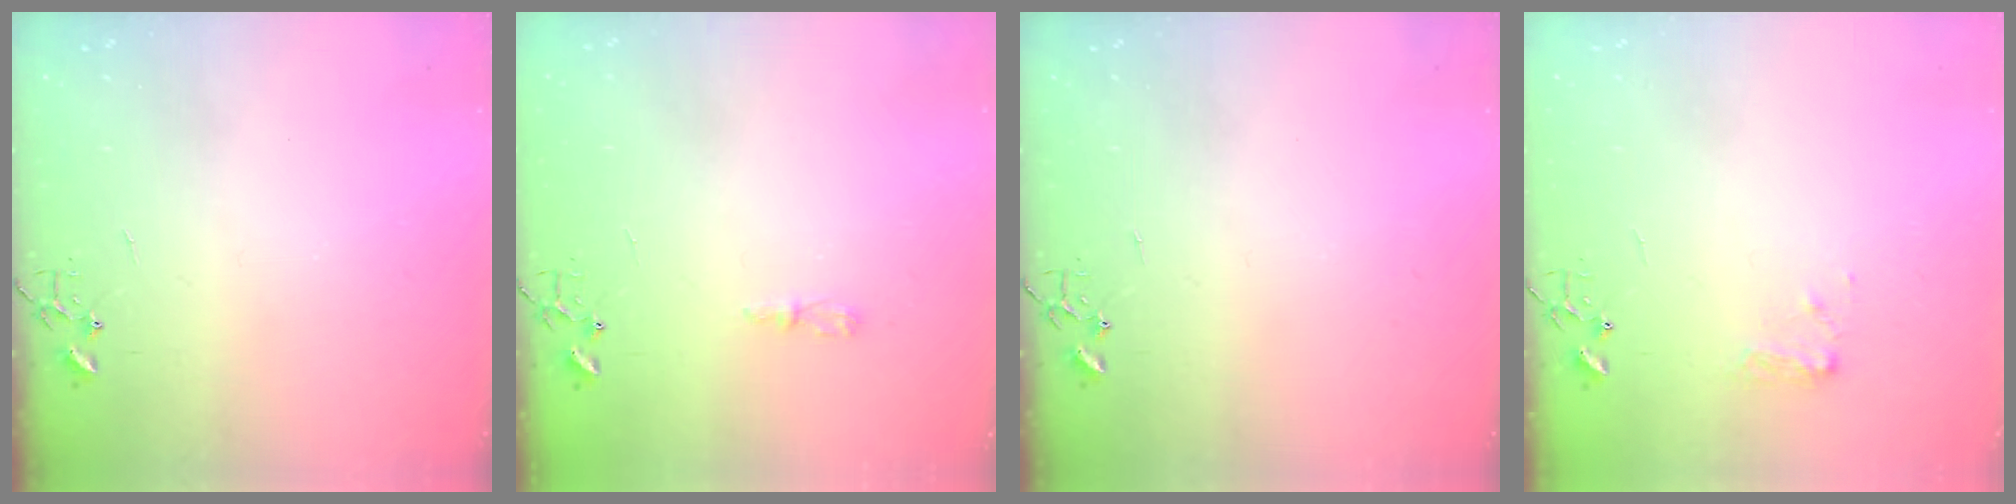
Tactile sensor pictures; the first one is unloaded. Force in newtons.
{"total": 3.5, "press": 3.5, "slide": 0.5}
{"total": 0.0}
{"total": 7.2, "press": 7.2, "slide": 0.5}